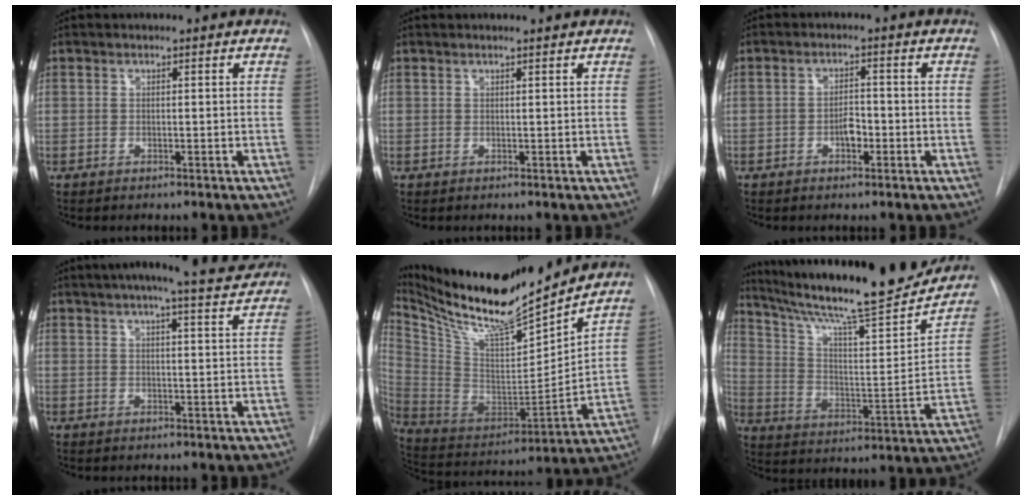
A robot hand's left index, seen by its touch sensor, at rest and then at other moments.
{"total": 1.4, "force": [1.3, -0.2, 0.4], "torque": [-0.008, 0.007, 0.019]}
{"total": 2.7, "force": [-1.2, 1.4, 2.0], "torque": [-0.029, 0.005, -0.019]}
{"total": 12.5, "force": [11.0, 0.6, 5.8], "torque": [-0.093, 0.006, 0.136]}
{"total": 24.2, "force": [20.9, 2.7, 11.7], "torque": [-0.235, -0.024, 0.358]}
{"total": 25.8, "force": [22.5, 2.4, 12.3], "torque": [-0.209, -0.046, 0.328]}